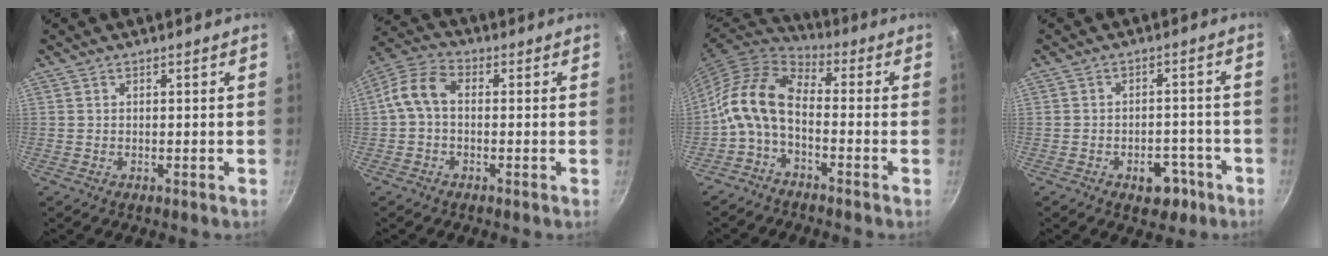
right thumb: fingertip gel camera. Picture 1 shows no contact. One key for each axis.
{"total": 7.9, "fx": 0.1, "fy": 5.2, "fz": 6.0, "tx": -0.120, "ty": 0.027, "tz": -0.009}
{"total": 10.8, "fx": -2.8, "fy": 5.8, "fz": 8.7, "tx": -0.168, "ty": 0.057, "tz": -0.070}
{"total": 5.9, "fx": -3.3, "fy": 3.7, "fz": 3.2, "tx": -0.023, "ty": 0.029, "tz": -0.043}